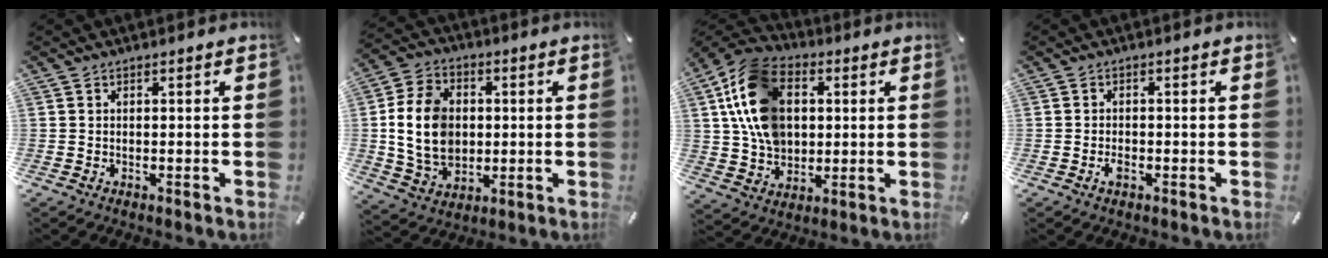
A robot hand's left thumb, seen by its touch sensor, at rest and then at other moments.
{"total": 13.3, "force": [0.4, 10.6, 8.1], "torque": [-0.171, 0.011, 0.008]}
{"total": 16.0, "force": [3.4, 12.4, 9.6], "torque": [-0.218, 0.001, 0.065]}
{"total": 1.7, "force": [-0.9, 0.8, 1.2], "torque": [-0.029, 0.001, -0.019]}